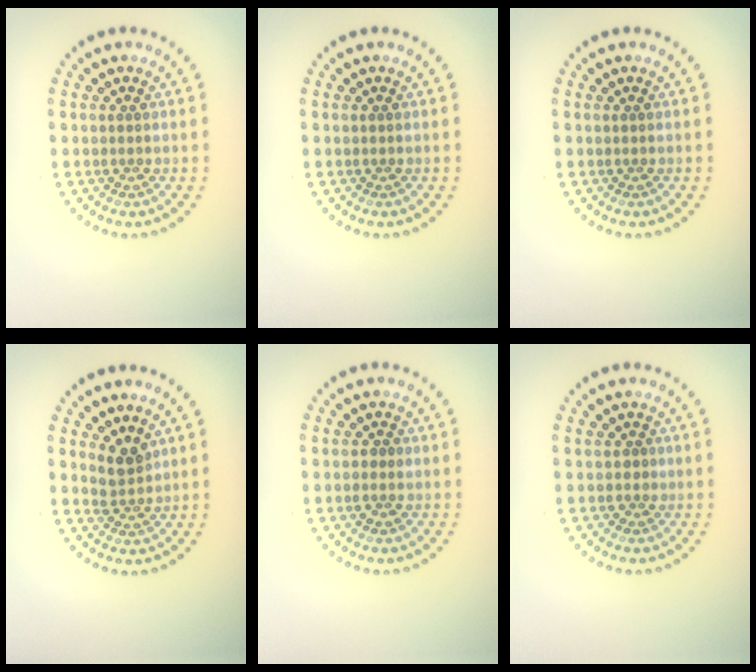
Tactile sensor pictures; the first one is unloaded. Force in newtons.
{"total": 0.0}
{"total": 0.0}
{"total": 2.3, "press": 1.7, "slide": 1.5}
{"total": 1.2, "press": 1.2, "slide": 0.1}
{"total": 0.8, "press": 0.4, "slide": 0.6}